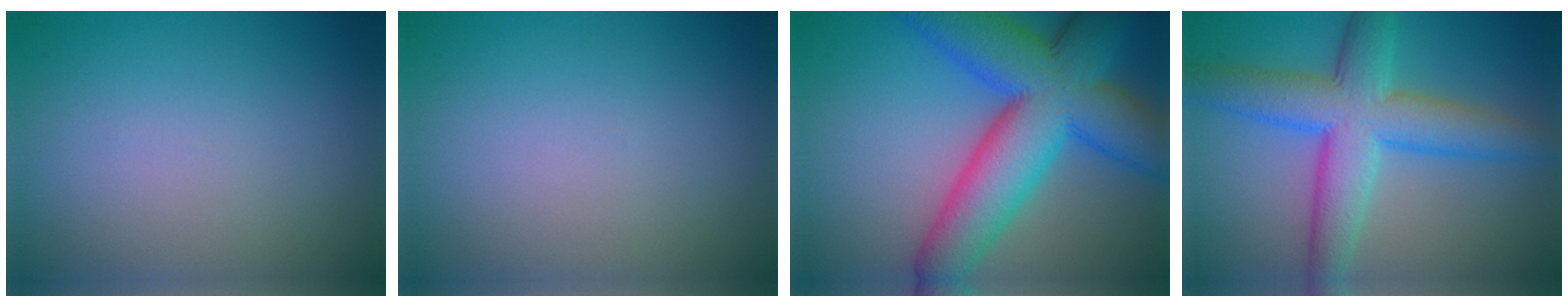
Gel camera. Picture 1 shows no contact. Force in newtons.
{"total": 0.0}
{"total": 12.8, "press": 12.8, "slide": 0.5}
{"total": 7.9, "press": 7.8, "slide": 0.2}